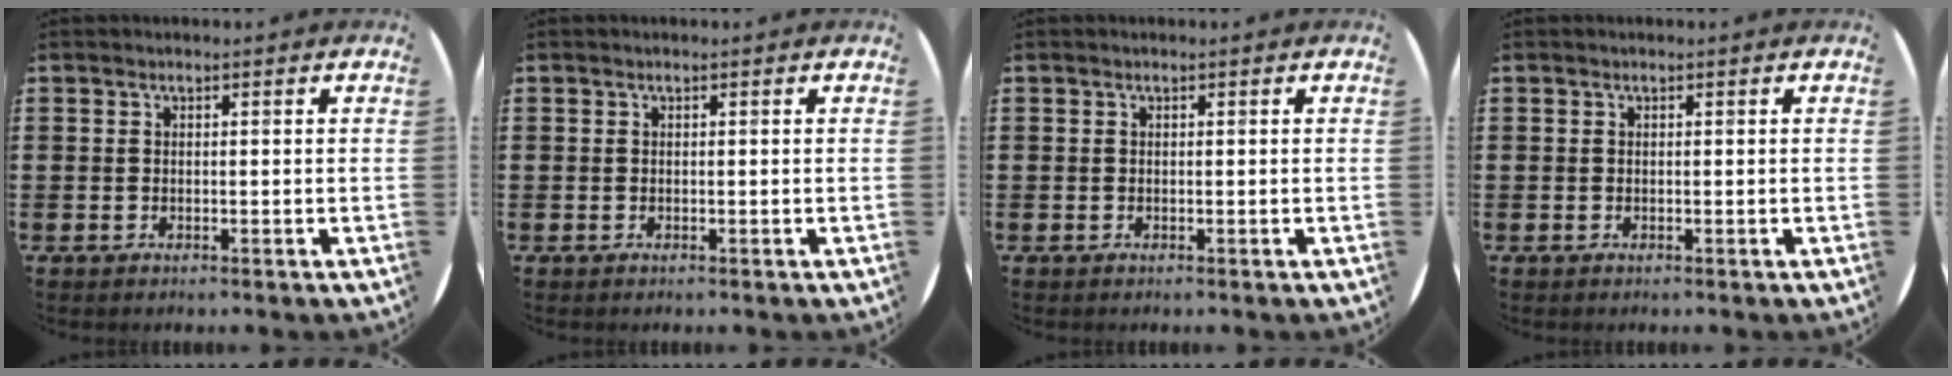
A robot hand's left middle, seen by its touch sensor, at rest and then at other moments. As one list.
[{"total": 0.0}, {"total": 0.0}, {"total": 0.0}]